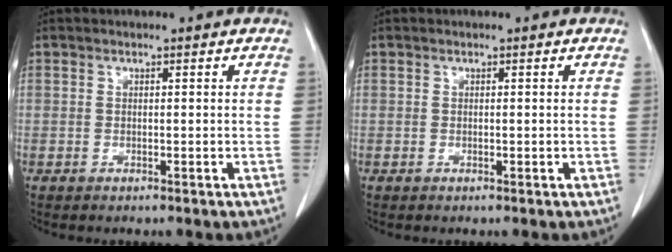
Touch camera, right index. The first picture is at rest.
{"total": 0.0}